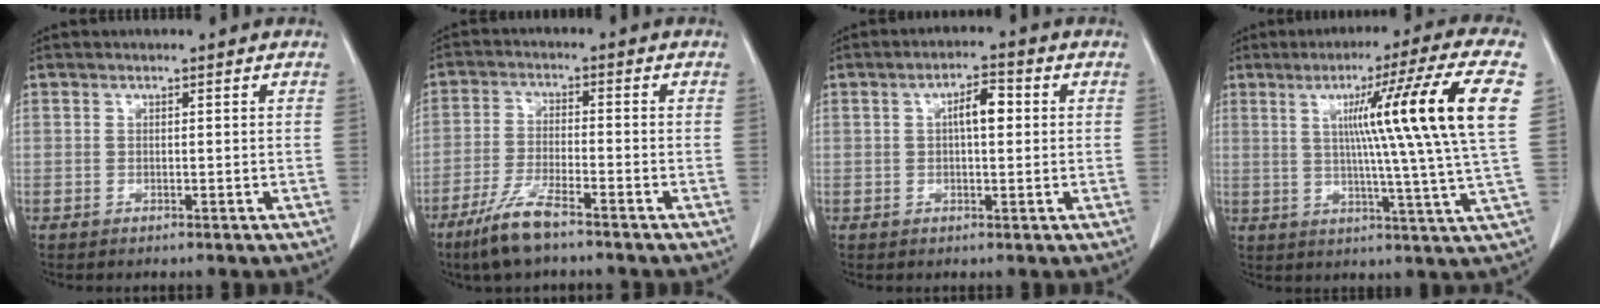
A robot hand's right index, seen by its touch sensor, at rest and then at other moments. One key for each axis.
{"total": 7.5, "fx": -5.4, "fy": 0.9, "fz": 5.1, "tx": -0.112, "ty": -0.016, "tz": -0.103}
{"total": 4.3, "fx": 0.7, "fy": 1.4, "fz": 4.0, "tx": -0.067, "ty": 0.012, "tz": 0.009}
{"total": 17.9, "fx": 4.6, "fy": -2.8, "fz": 17.0, "tx": -0.238, "ty": 0.003, "tz": 0.055}